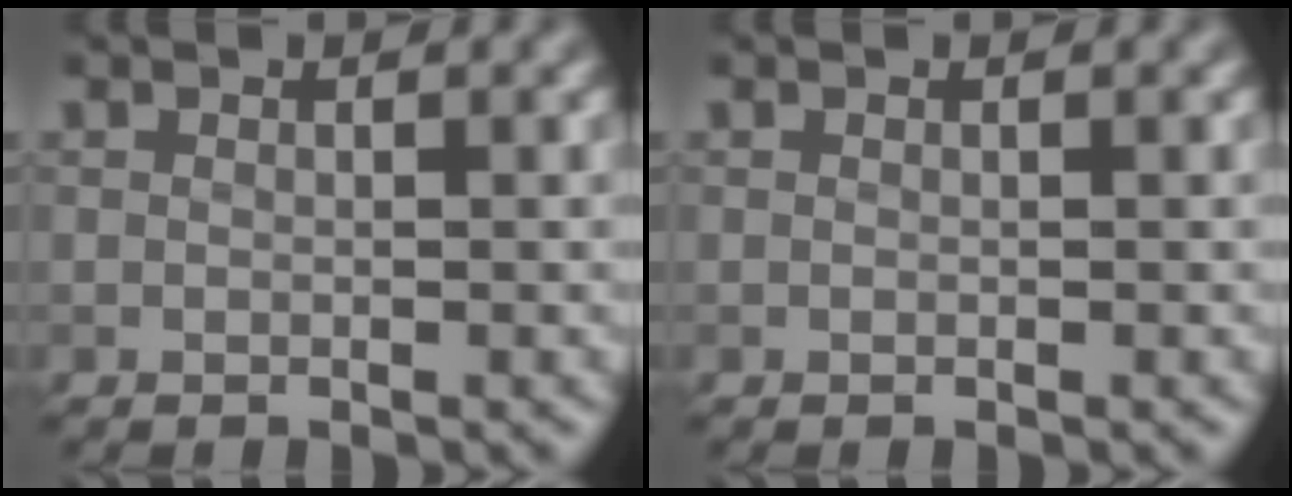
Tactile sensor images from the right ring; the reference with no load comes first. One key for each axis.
{"total": 0.0}